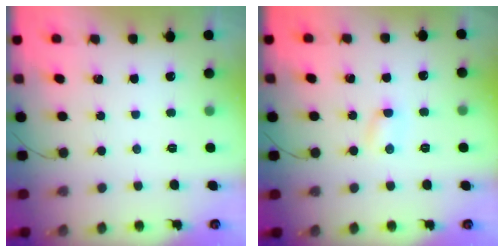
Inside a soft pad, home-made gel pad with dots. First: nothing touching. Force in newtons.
{"total": 1.8, "press": 1.7, "slide": 0.5}